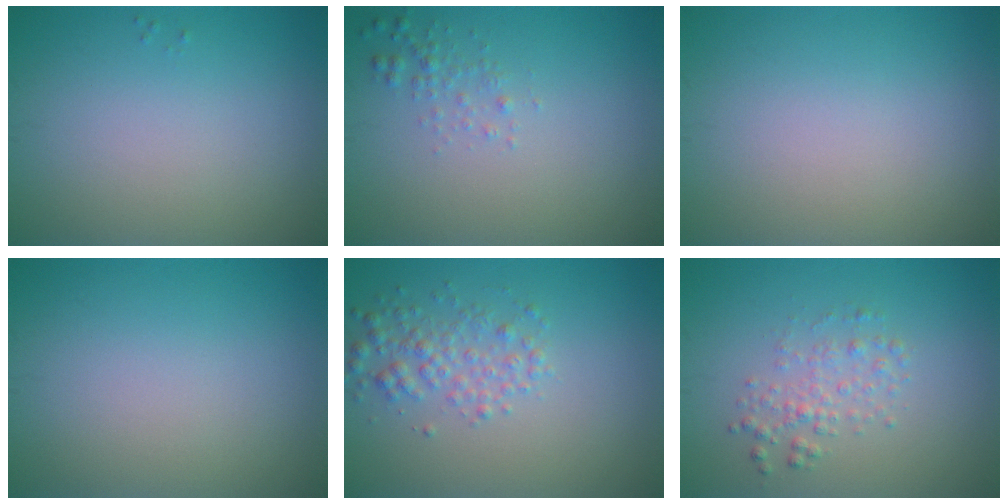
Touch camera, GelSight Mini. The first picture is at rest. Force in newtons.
{"total": 1.1, "press": 1.1, "slide": 0.1}
{"total": 0.0}
{"total": 0.0}
{"total": 2.6, "press": 2.6, "slide": 0.0}
{"total": 2.0, "press": 2.0, "slide": 0.1}